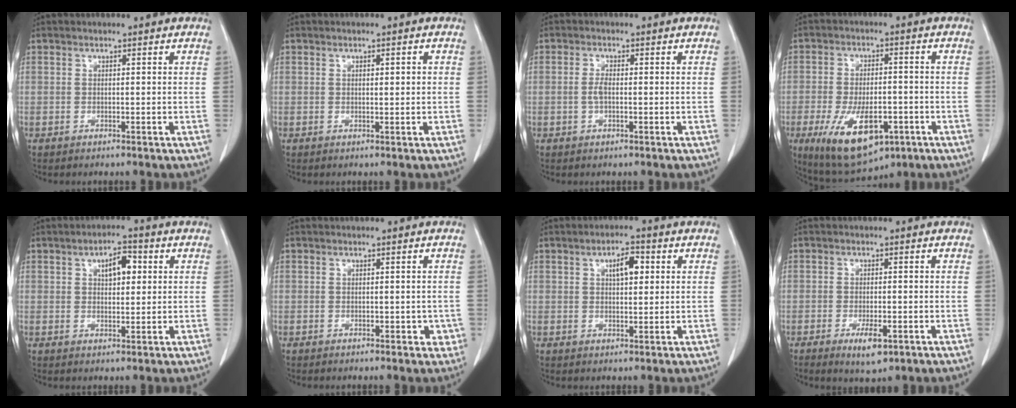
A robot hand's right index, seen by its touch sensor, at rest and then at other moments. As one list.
[{"total": 1.5, "force": [0.3, 0.3, 1.4], "torque": [-0.023, 0.002, 0.006]}, {"total": 1.8, "force": [-0.3, 0.5, 1.7], "torque": [-0.042, 0.001, -0.008]}, {"total": 13.2, "force": [-5.8, 5.7, 10.5], "torque": [-0.187, -0.012, -0.080]}, {"total": 4.9, "force": [1.6, 2.2, 4.1], "torque": [-0.063, 0.009, 0.024]}, {"total": 2.4, "force": [-0.5, 1.6, 1.7], "torque": [-0.008, 0.005, -0.003]}, {"total": 4.3, "force": [1.4, 1.6, 3.8], "torque": [-0.061, 0.006, 0.022]}, {"total": 4.0, "force": [-2.0, 1.3, 3.3], "torque": [-0.053, -0.003, -0.024]}]